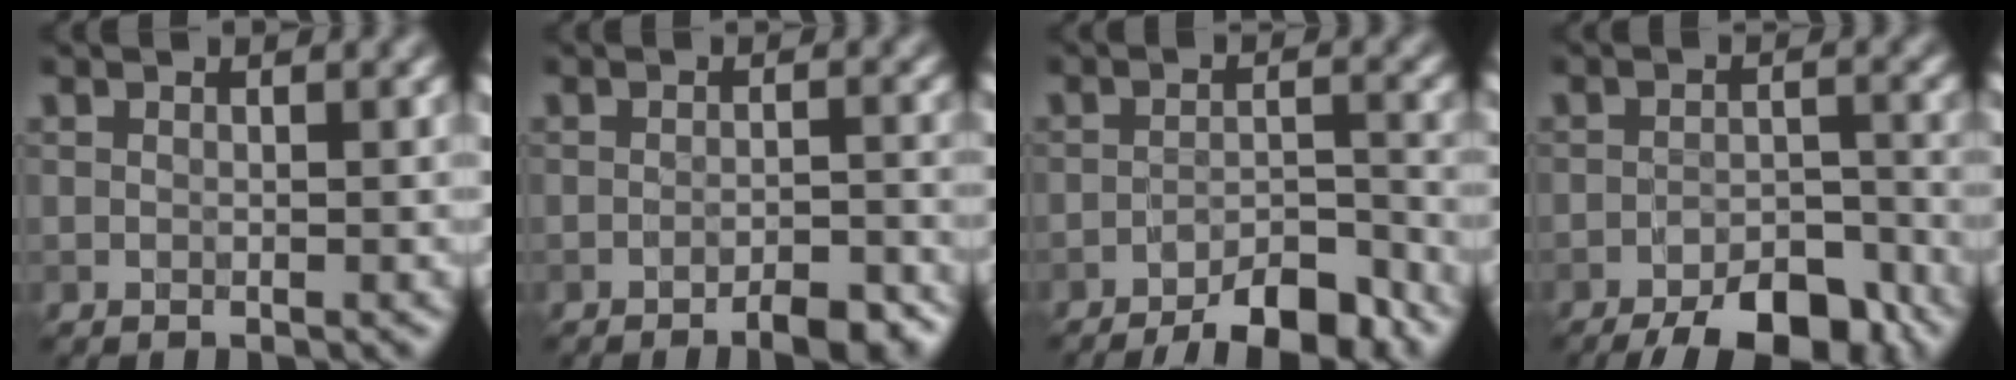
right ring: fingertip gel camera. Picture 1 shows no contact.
{"total": 3.5, "force": [-2.5, 0.7, 2.4], "torque": [-0.035, 0.000, -0.037]}
{"total": 7.1, "force": [-5.5, 1.7, 4.2], "torque": [-0.057, 0.002, -0.084]}
{"total": 8.6, "force": [-6.5, 2.9, 4.8], "torque": [-0.059, -0.013, -0.093]}